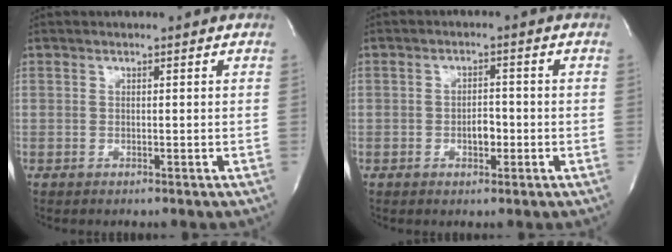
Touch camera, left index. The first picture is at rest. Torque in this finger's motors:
{"motor_torque": [0.06, -0.01, 0.05, 0.01]}